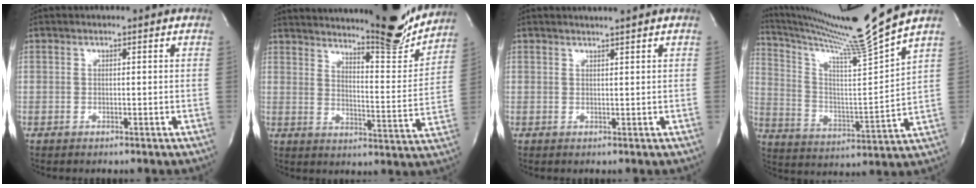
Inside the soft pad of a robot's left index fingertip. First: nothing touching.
{"total": 23.2, "force": [21.3, 2.0, 9.1], "torque": [-0.140, -0.065, 0.276]}
{"total": 2.0, "force": [1.8, -0.6, 0.7], "torque": [-0.008, -0.001, 0.029]}
{"total": 17.1, "force": [14.8, -4.5, 7.2], "torque": [-0.134, -0.067, 0.242]}